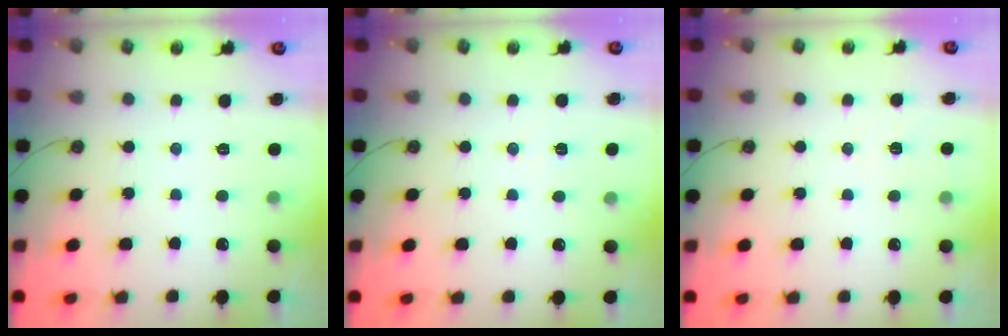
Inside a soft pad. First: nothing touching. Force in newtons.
{"total": 5.9, "press": 3.7, "slide": 4.5}
{"total": 5.0, "press": 4.9, "slide": 0.9}